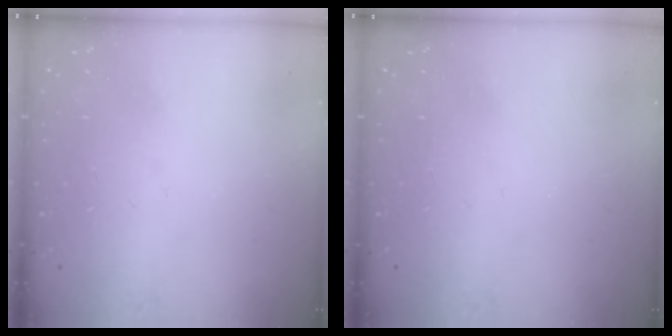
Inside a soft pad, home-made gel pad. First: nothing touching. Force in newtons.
{"total": 0.0}